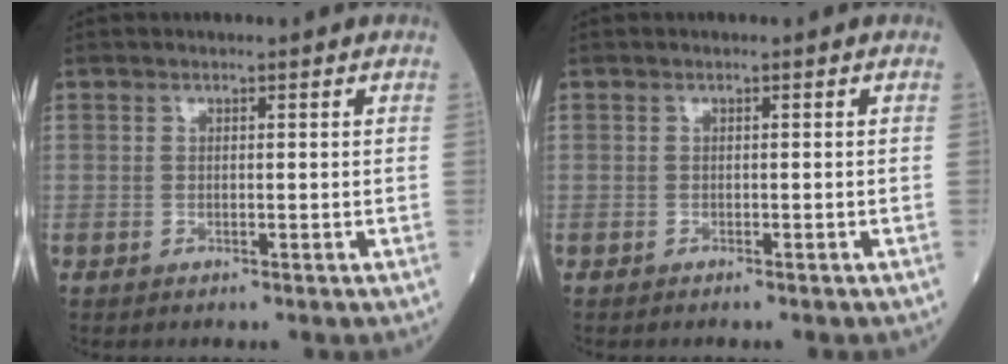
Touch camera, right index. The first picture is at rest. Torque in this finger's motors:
{"motor_torque": [-0.07, -0.03, 0.05, -0.01]}